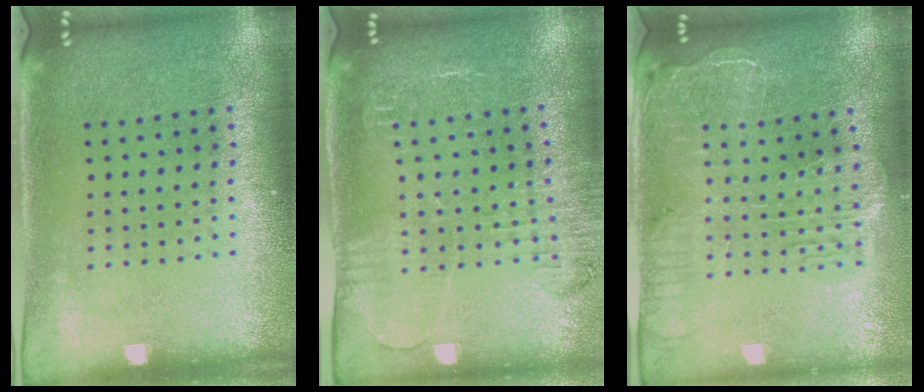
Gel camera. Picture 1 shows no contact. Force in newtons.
{"total": 2.0, "press": 2.0, "slide": 0.1}
{"total": 2.5, "press": 2.2, "slide": 1.2}